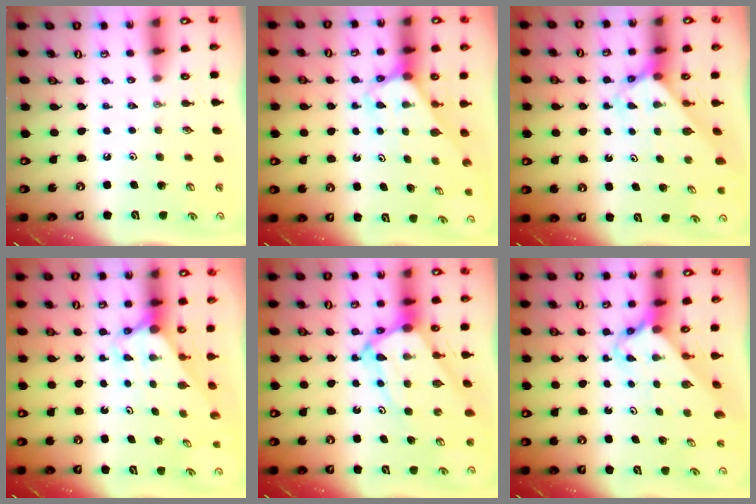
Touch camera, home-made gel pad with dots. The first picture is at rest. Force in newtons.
{"total": 2.7, "press": 2.7, "slide": 0.2}
{"total": 2.9, "press": 2.9, "slide": 0.1}
{"total": 2.7, "press": 2.7, "slide": 0.0}
{"total": 10.5, "press": 10.5, "slide": 1.0}
{"total": 2.7, "press": 2.7, "slide": 0.2}